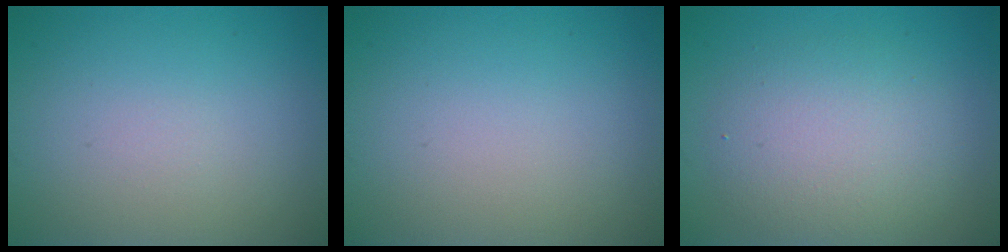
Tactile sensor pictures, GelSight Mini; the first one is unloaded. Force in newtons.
{"total": 0.0}
{"total": 4.7, "press": 4.7, "slide": 0.2}